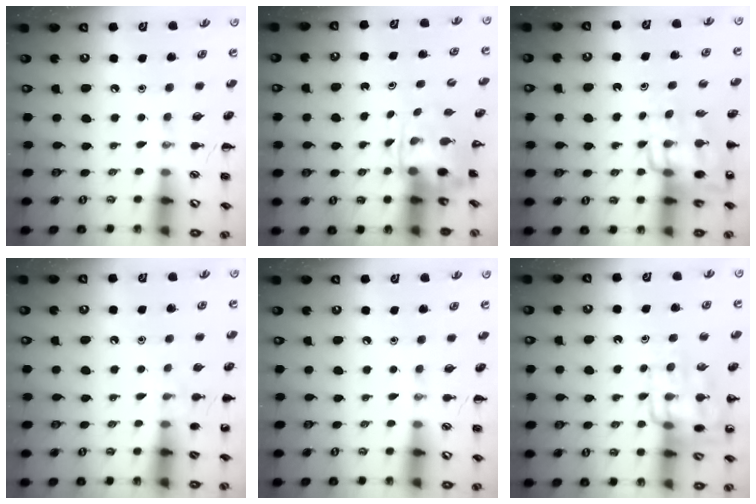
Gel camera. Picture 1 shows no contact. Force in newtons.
{"total": 3.4, "press": 3.3, "slide": 0.6}
{"total": 13.6, "press": 13.2, "slide": 3.4}
{"total": 5.5, "press": 5.2, "slide": 1.7}
{"total": 0.0}
{"total": 13.2, "press": 13.1, "slide": 2.1}